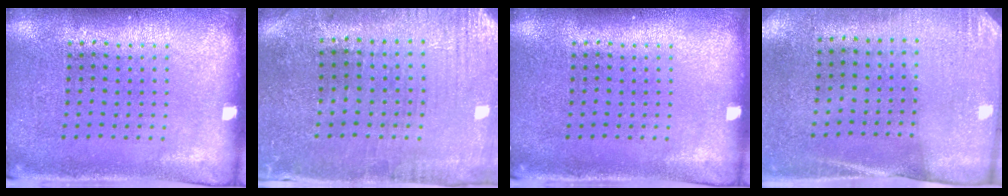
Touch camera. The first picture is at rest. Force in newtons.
{"total": 0.5, "press": 0.3, "slide": 0.4}
{"total": 0.0}
{"total": 2.7, "press": 2.4, "slide": 1.3}